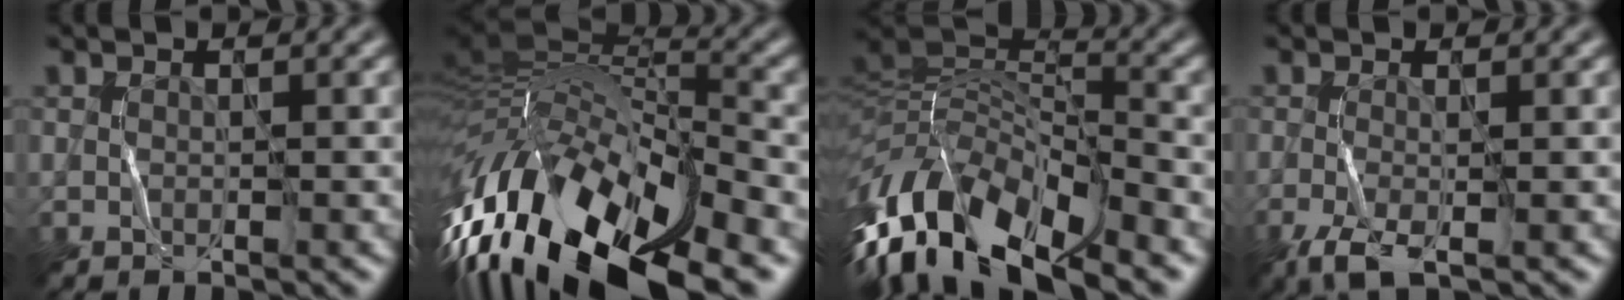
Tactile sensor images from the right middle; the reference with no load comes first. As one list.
[{"total": 17.0, "force": [-6.4, 7.4, 13.8], "torque": [-0.269, -0.007, -0.091]}, {"total": 12.5, "force": [-7.8, 4.8, 8.5], "torque": [-0.170, 0.015, -0.150]}, {"total": 2.9, "force": [-1.8, 0.6, 2.2], "torque": [-0.054, -0.004, -0.033]}]